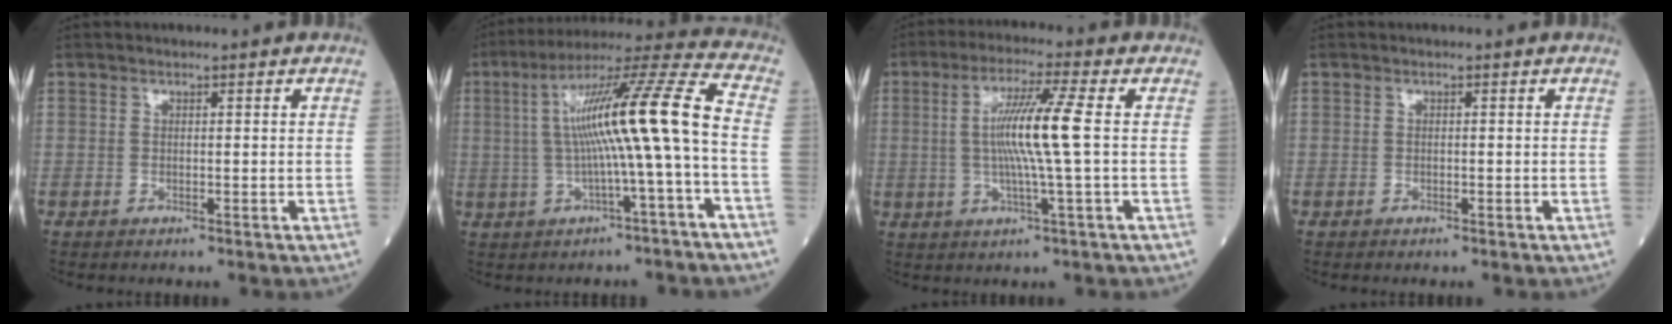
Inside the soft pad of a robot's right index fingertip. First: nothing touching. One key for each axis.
{"total": 14.9, "fx": -0.4, "fy": -0.6, "fz": 14.8, "tx": -0.249, "ty": 0.030, "tz": -0.010}
{"total": 9.1, "fx": 0.5, "fy": -1.2, "fz": 9.0, "tx": -0.177, "ty": 0.001, "tz": 0.009}
{"total": 0.0}